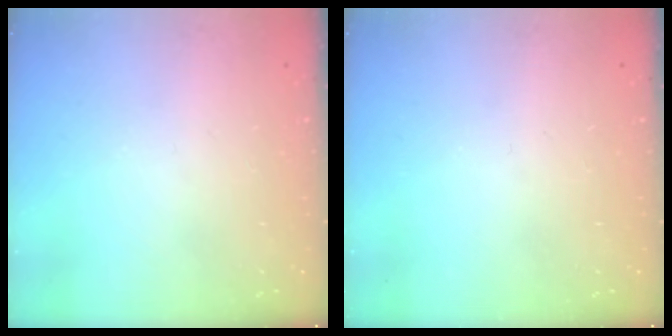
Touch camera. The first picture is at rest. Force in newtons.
{"total": 0.0}